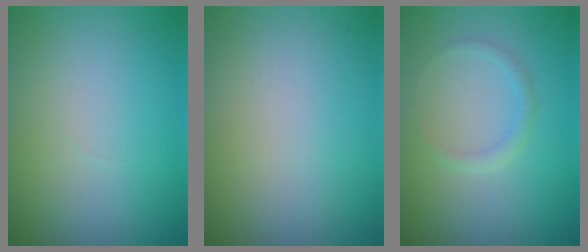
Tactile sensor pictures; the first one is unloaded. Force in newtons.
{"total": 0.0}
{"total": 1.0, "press": 1.0, "slide": 0.1}